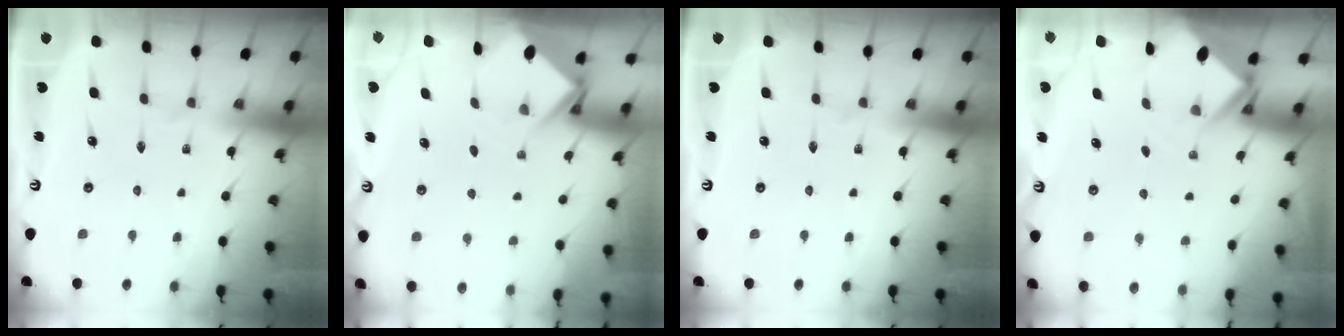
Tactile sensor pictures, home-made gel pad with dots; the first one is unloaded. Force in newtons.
{"total": 3.8, "press": 3.8, "slide": 0.2}
{"total": 0.0}
{"total": 2.7, "press": 2.7, "slide": 0.0}